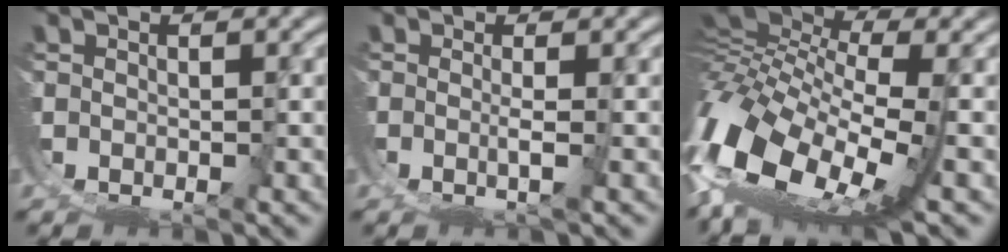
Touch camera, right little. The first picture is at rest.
{"total": 1.8, "force": [0.4, -0.7, 1.7], "torque": [-0.028, -0.008, 0.014]}
{"total": 13.5, "force": [0.9, 8.1, 10.8], "torque": [-0.238, -0.038, 0.031]}